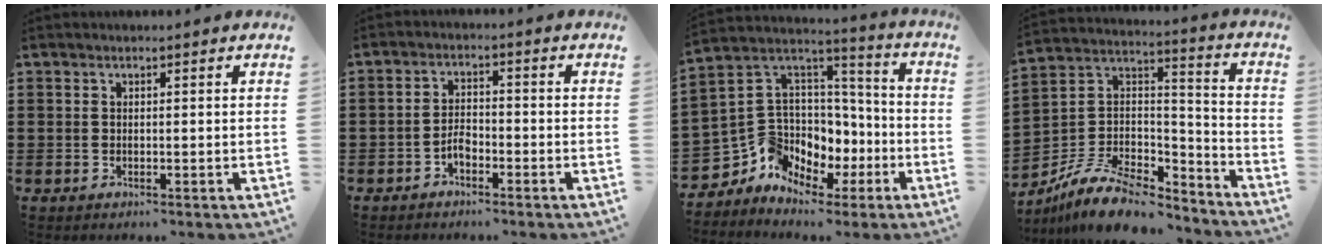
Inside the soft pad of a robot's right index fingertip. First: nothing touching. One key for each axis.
{"total": 2.8, "fx": -1.8, "fy": 1.4, "fz": 1.7, "tx": -0.042, "ty": 0.002, "tz": -0.038}
{"total": 9.3, "fx": -2.6, "fy": 8.8, "fz": 1.4, "tx": -0.079, "ty": -0.014, "tz": -0.041}
{"total": 10.8, "fx": -8.5, "fy": 4.5, "fz": 5.1, "tx": -0.103, "ty": 0.027, "tz": -0.161}